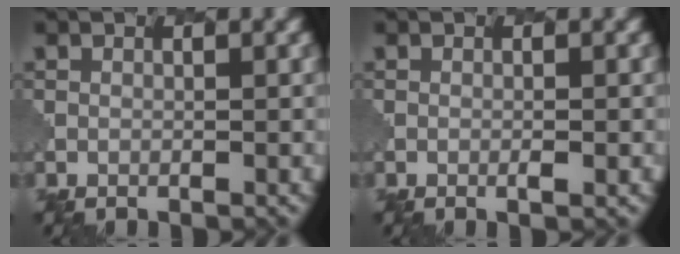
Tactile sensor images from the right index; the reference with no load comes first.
{"total": 0.8, "force": [0.0, 0.1, 0.8], "torque": [-0.011, 0.002, 0.000]}